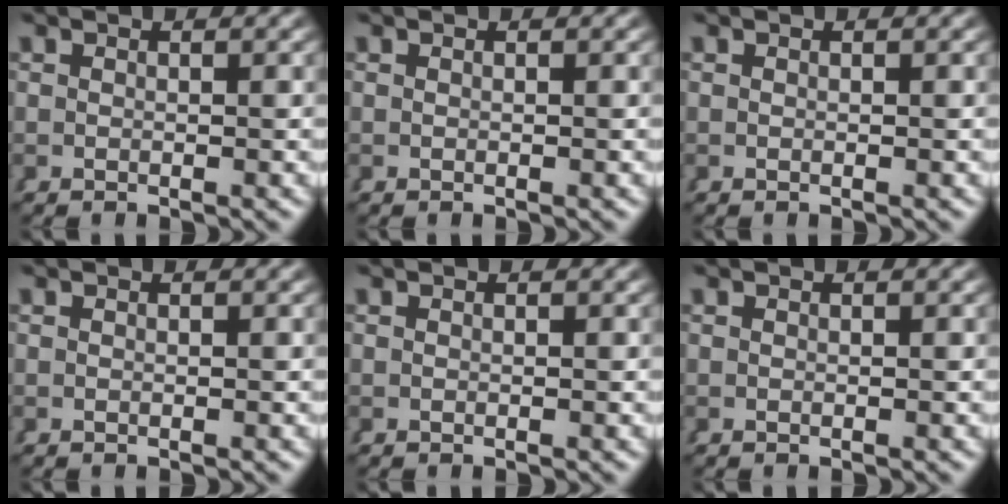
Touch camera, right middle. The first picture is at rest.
{"total": 0.0}
{"total": 0.0}
{"total": 0.0}
{"total": 0.0}
{"total": 0.0}